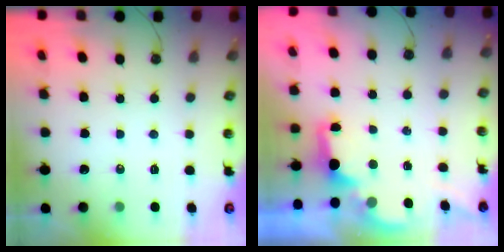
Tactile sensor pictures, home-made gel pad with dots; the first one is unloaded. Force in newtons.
{"total": 2.1, "press": 1.9, "slide": 0.8}